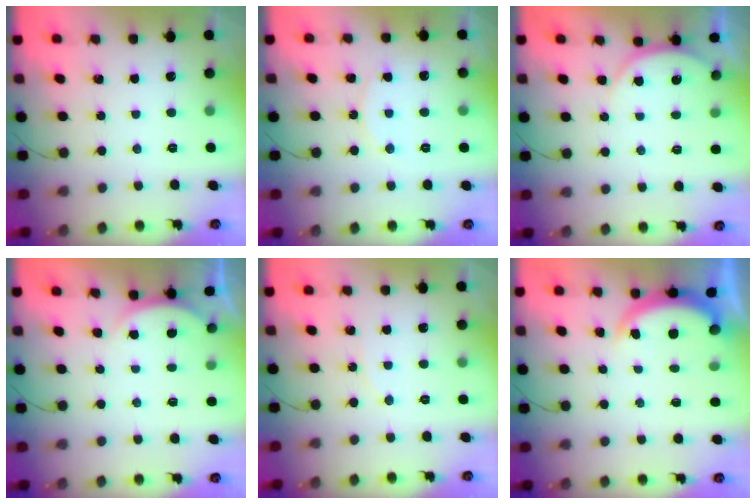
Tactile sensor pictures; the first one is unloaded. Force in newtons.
{"total": 7.0, "press": 6.9, "slide": 0.6}
{"total": 5.2, "press": 5.1, "slide": 0.6}
{"total": 2.4, "press": 2.4, "slide": 0.6}
{"total": 3.7, "press": 3.6, "slide": 0.7}
{"total": 4.0, "press": 4.0, "slide": 0.5}